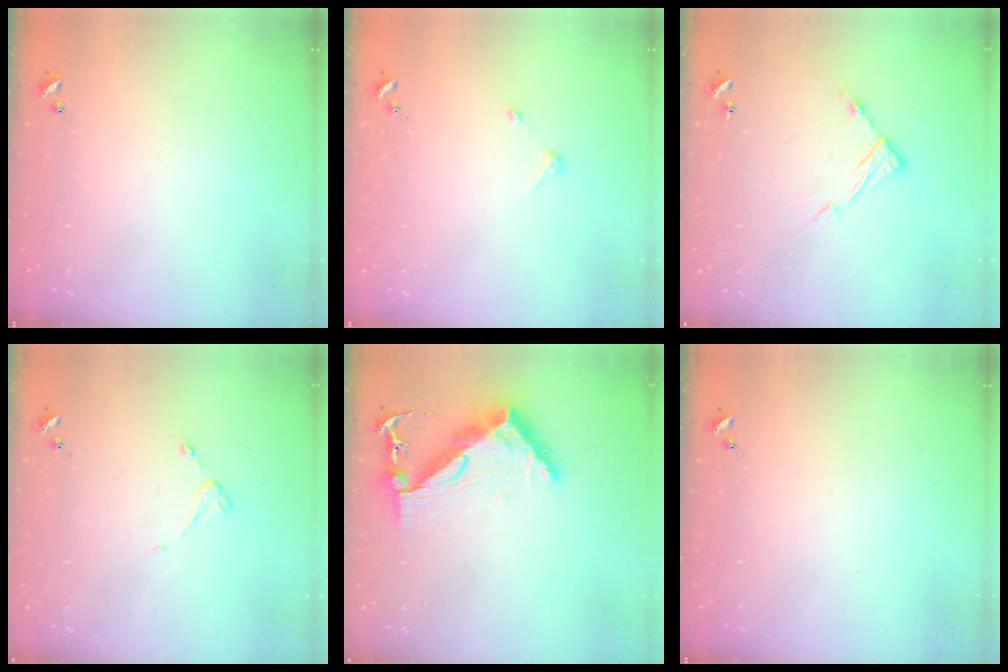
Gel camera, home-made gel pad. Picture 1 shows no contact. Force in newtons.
{"total": 2.6, "press": 2.6, "slide": 0.3}
{"total": 9.6, "press": 9.6, "slide": 0.3}
{"total": 3.4, "press": 3.3, "slide": 0.5}
{"total": 8.6, "press": 8.5, "slide": 1.1}
{"total": 0.0}